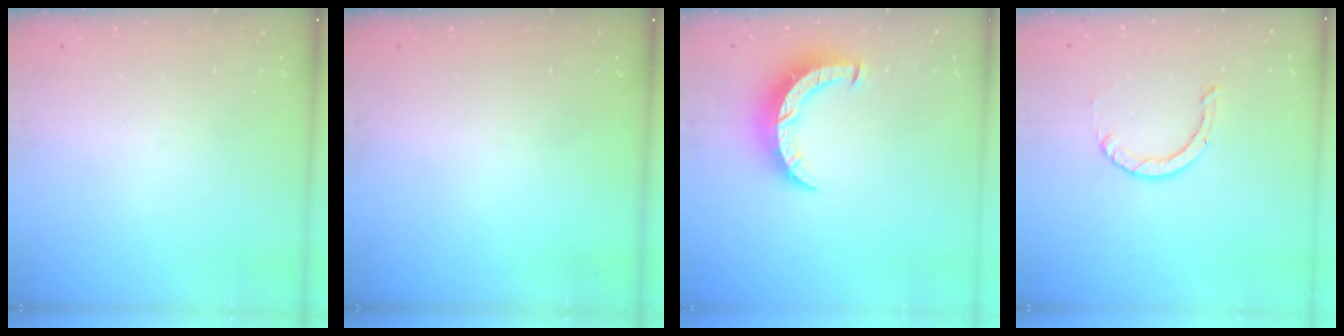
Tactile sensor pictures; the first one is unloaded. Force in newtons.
{"total": 0.0}
{"total": 8.4, "press": 8.3, "slide": 1.0}
{"total": 0.9, "press": 0.9, "slide": 0.1}